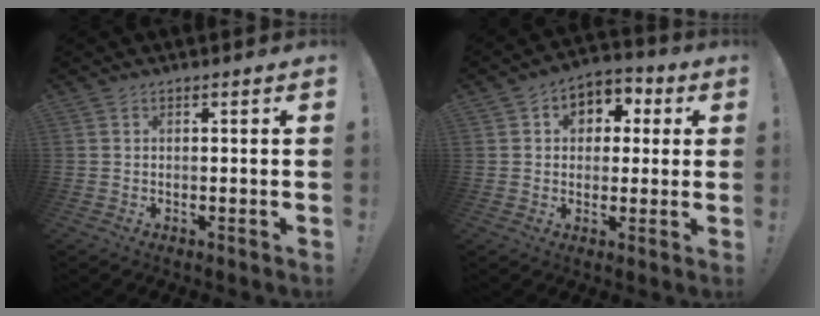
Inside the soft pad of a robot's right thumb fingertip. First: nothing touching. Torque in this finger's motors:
{"motor_torque": [0.06, 0.08, 0.03, 0.12, 0.11]}